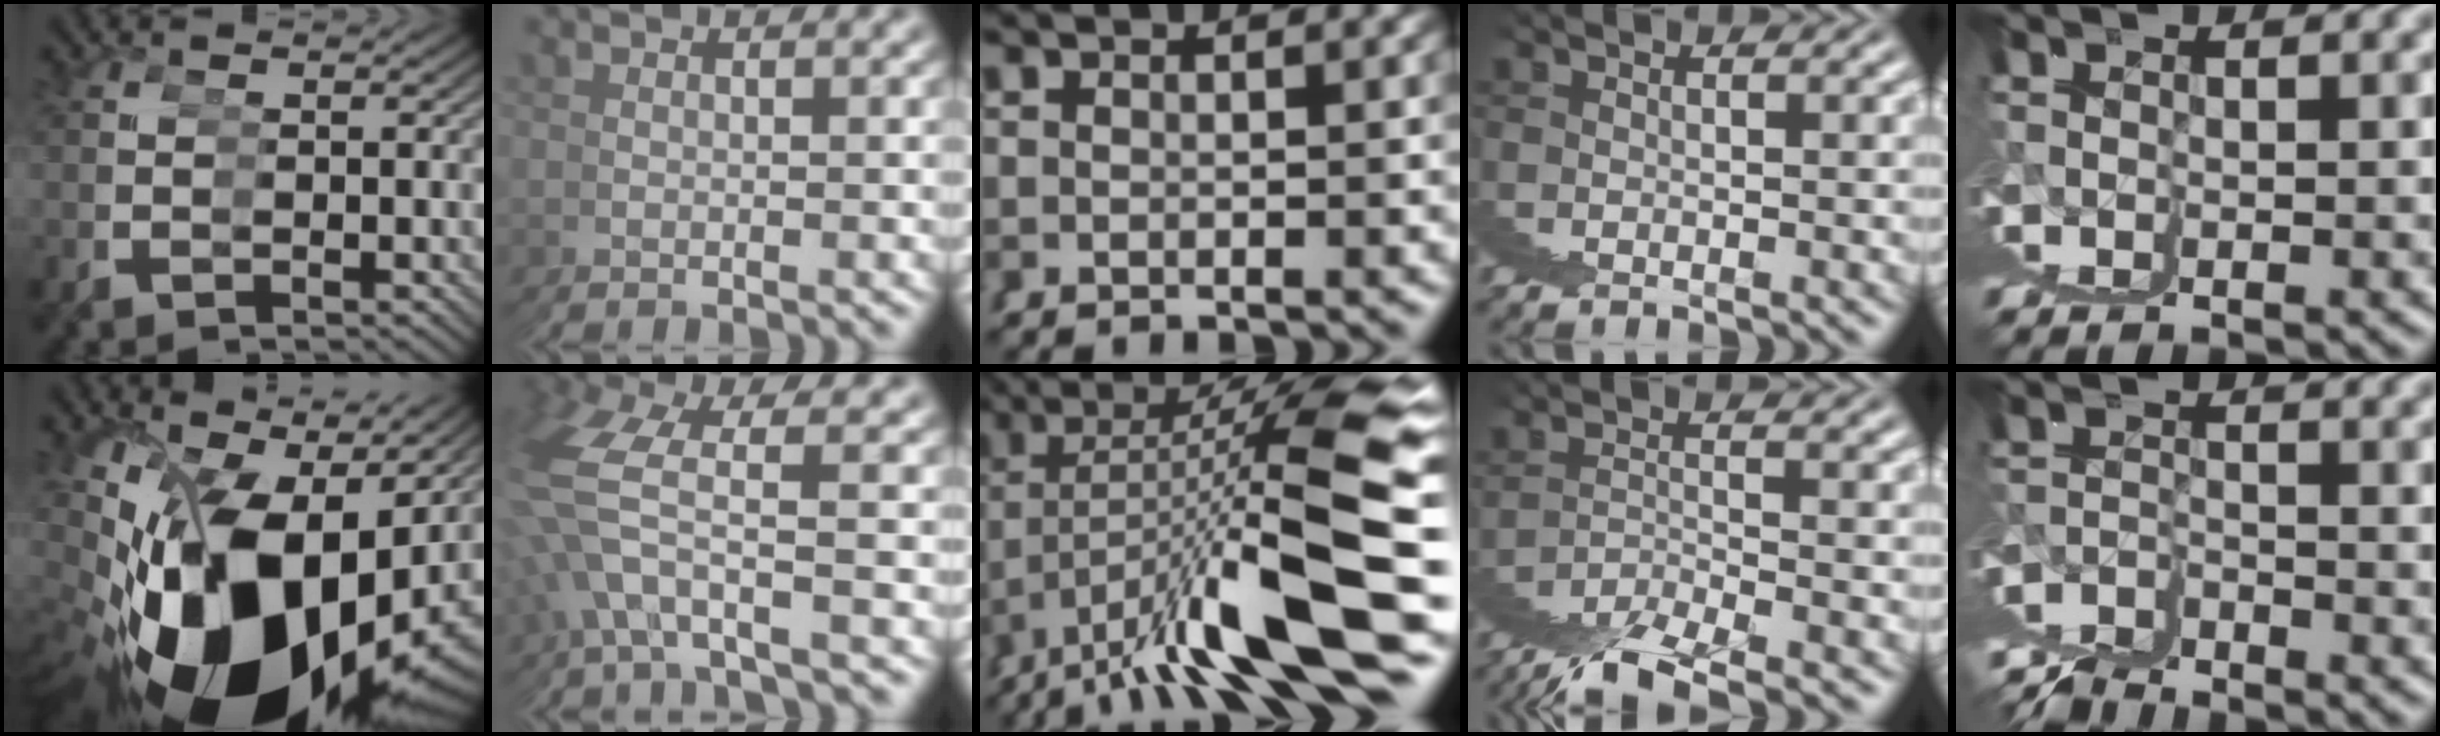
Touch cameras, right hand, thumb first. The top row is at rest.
{"thumb": {"total": 20.5, "force": [-2.1, 12.2, 16.4], "torque": [-0.336, -0.021, -0.005]}, "index": {"total": 2.8, "force": [1.5, 1.3, 1.9], "torque": [-0.082, 0.009, 0.028]}, "middle": {"total": 12.7, "force": [-0.3, 3.3, 12.3], "torque": [-0.182, 0.003, 0.006]}, "ring": {"total": 2.7, "force": [-0.9, -1.2, 2.2], "torque": [-0.032, 0.012, -0.021]}, "little": {"total": 4.5, "force": [0.8, -4.2, 1.5], "torque": [0.003, 0.021, 0.020]}}